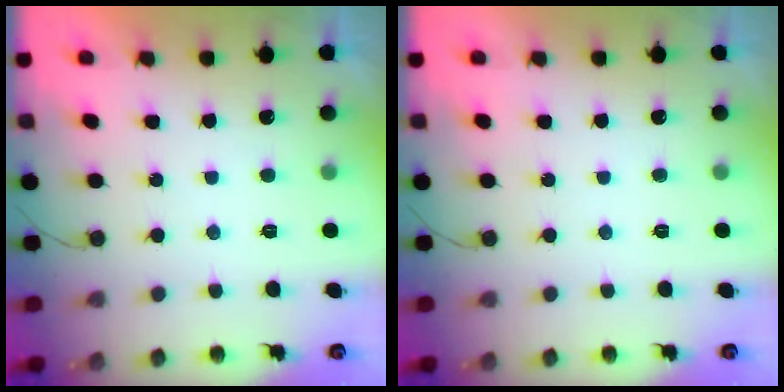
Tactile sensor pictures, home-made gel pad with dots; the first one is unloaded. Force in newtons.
{"total": 0.0}